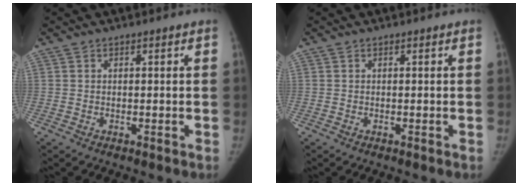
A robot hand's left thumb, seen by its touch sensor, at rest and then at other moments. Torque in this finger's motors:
{"motor_torque": [0.05, 0.00, 0.24, -0.03, 0.02]}